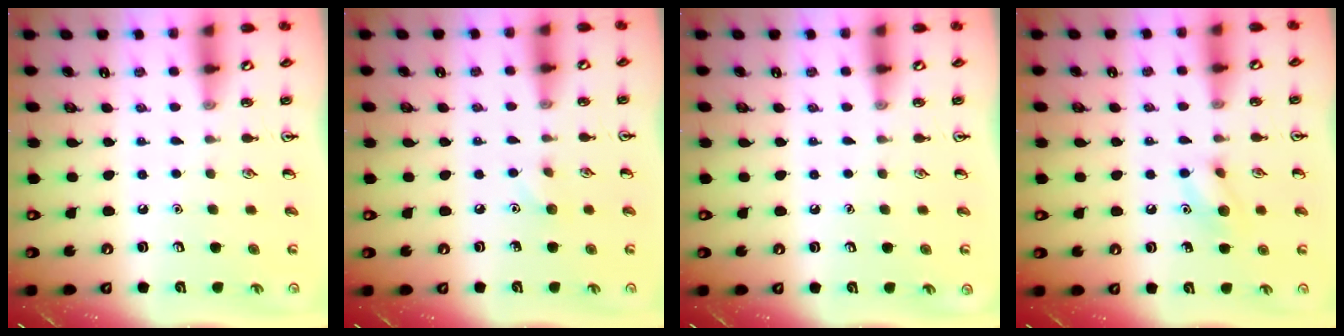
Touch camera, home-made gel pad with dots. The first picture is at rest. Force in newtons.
{"total": 4.7, "press": 4.4, "slide": 1.5}
{"total": 0.0}
{"total": 8.3, "press": 8.2, "slide": 1.4}